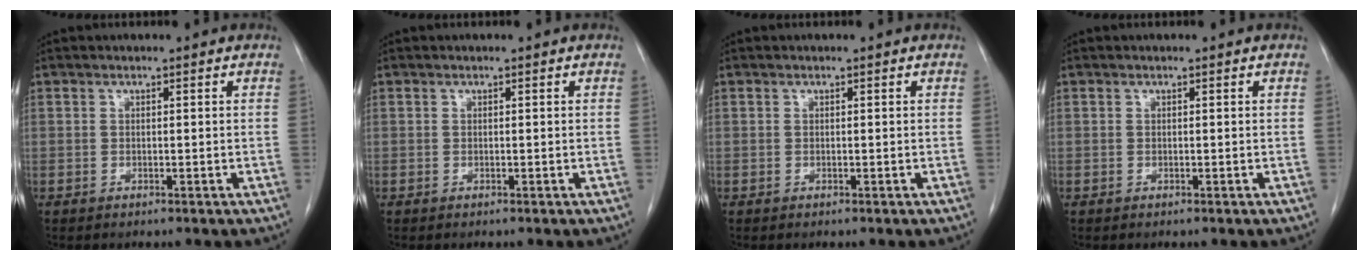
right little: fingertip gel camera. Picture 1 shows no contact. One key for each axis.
{"total": 0.0}
{"total": 0.0}
{"total": 0.0}